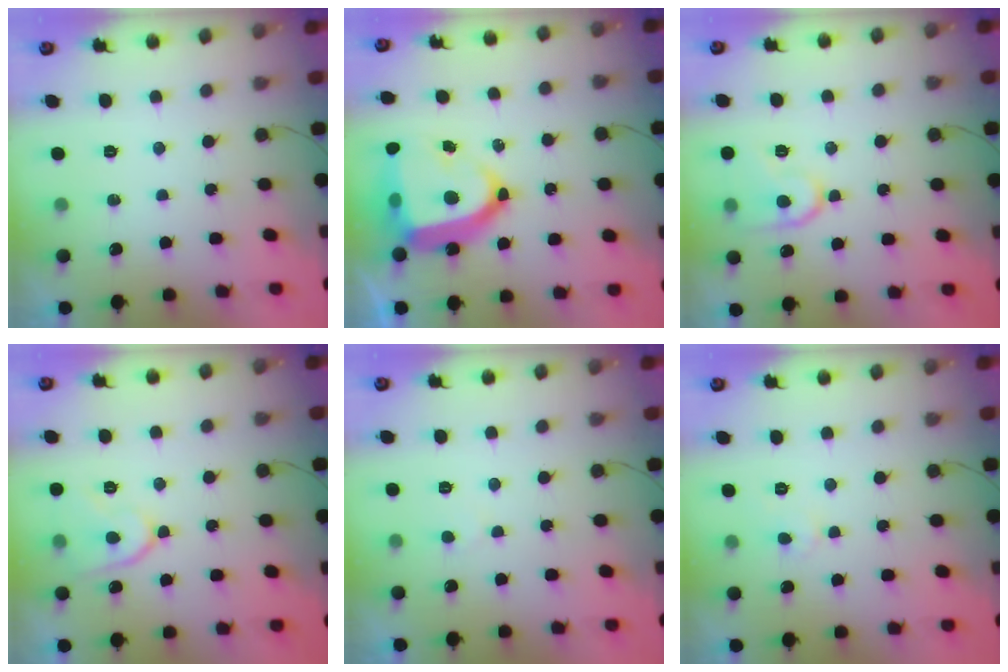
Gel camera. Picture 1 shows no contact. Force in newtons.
{"total": 21.5, "press": 21.4, "slide": 1.6}
{"total": 12.0, "press": 12.0, "slide": 1.1}
{"total": 10.1, "press": 10.1, "slide": 1.3}
{"total": 2.3, "press": 2.3, "slide": 0.2}
{"total": 2.9, "press": 2.9, "slide": 0.2}